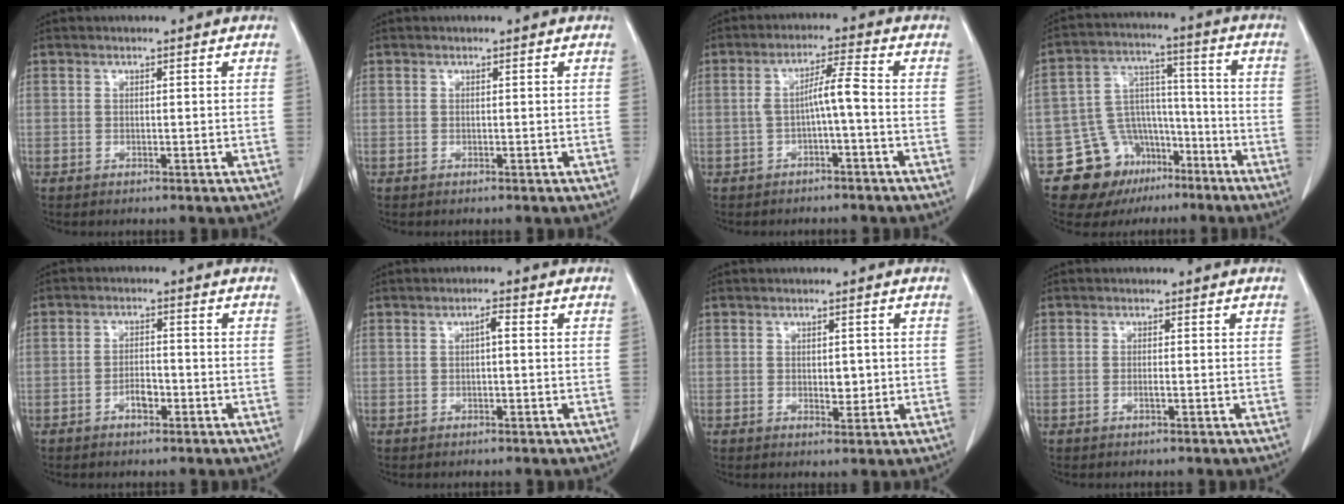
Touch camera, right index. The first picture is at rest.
{"total": 0.0}
{"total": 4.5, "force": [-1.2, -0.1, 4.3], "torque": [-0.076, 0.018, -0.017]}
{"total": 13.0, "force": [-7.9, 9.6, 3.7], "torque": [-0.059, 0.069, -0.113]}
{"total": 3.0, "force": [-1.7, 1.3, 2.2], "torque": [-0.037, 0.006, -0.030]}
{"total": 1.5, "force": [0.1, 0.3, 1.5], "torque": [-0.027, 0.005, 0.002]}
{"total": 2.5, "force": [-0.1, 1.3, 2.1], "torque": [-0.030, -0.001, 0.003]}
{"total": 0.8, "force": [-0.4, 0.0, 0.7], "torque": [-0.014, 0.001, -0.008]}